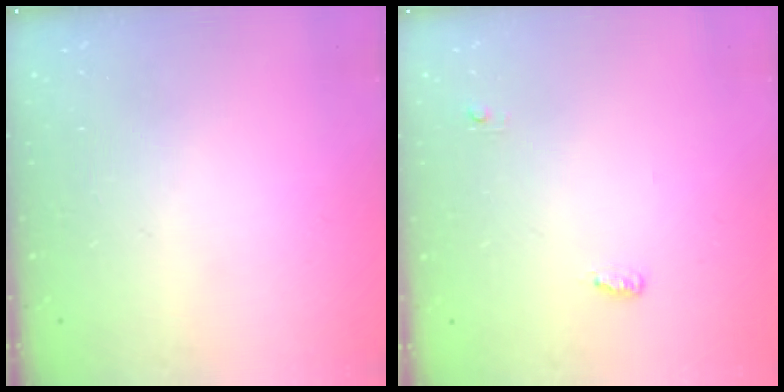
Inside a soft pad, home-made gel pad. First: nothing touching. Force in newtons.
{"total": 3.9, "press": 3.8, "slide": 1.0}